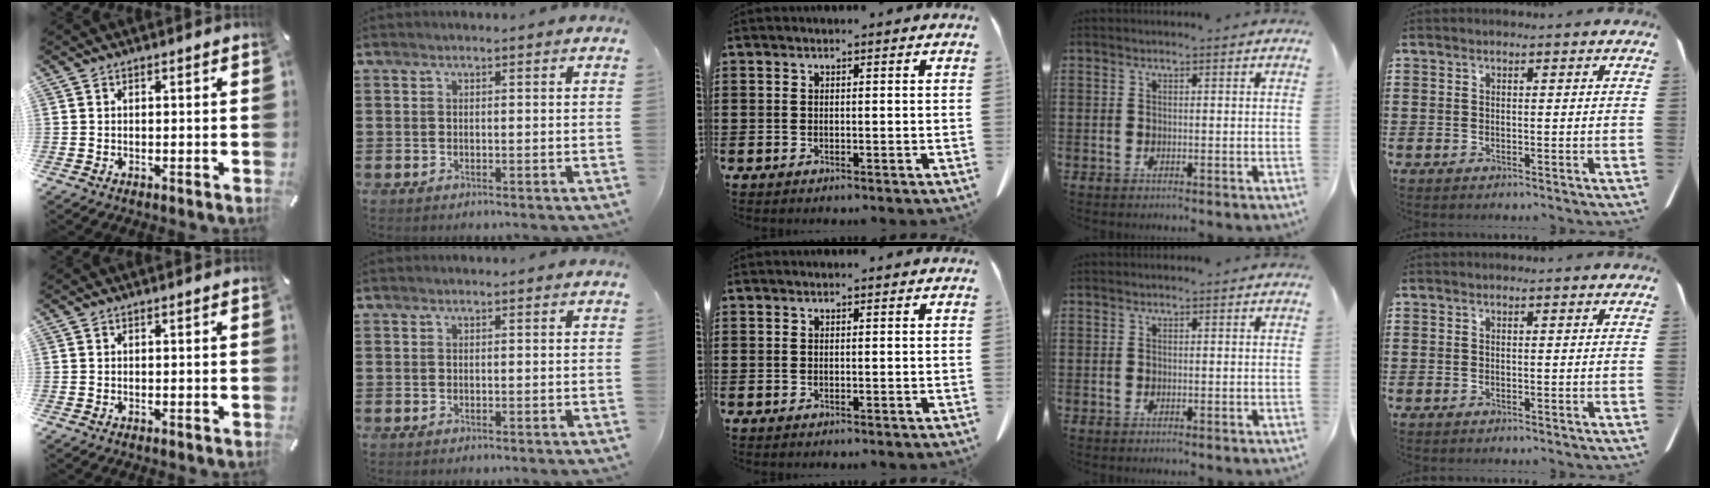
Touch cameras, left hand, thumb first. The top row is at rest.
{}